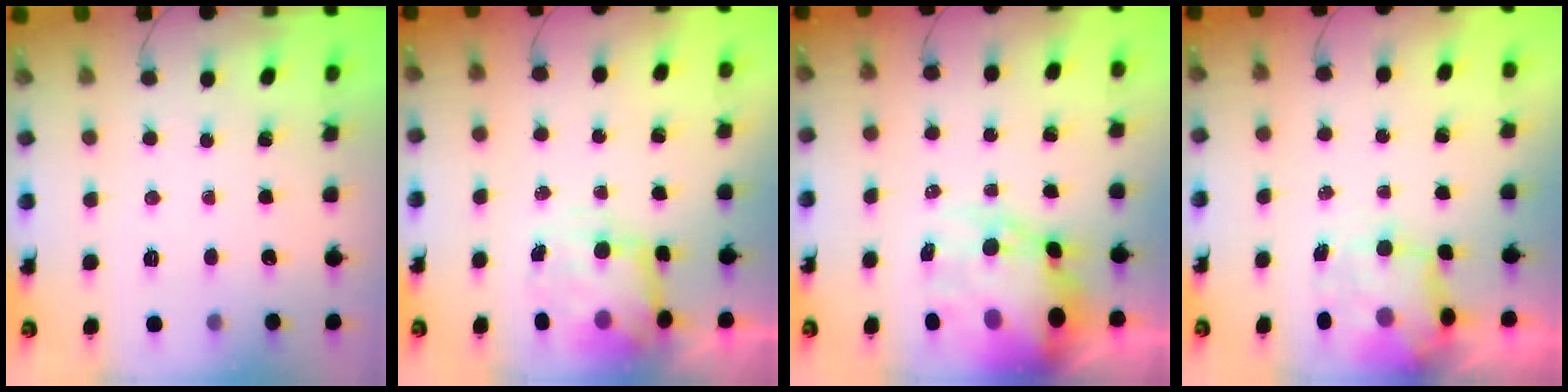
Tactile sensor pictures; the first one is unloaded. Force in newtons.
{"total": 7.4, "press": 7.3, "slide": 0.9}
{"total": 15.7, "press": 15.2, "slide": 3.7}
{"total": 4.5, "press": 4.3, "slide": 1.1}